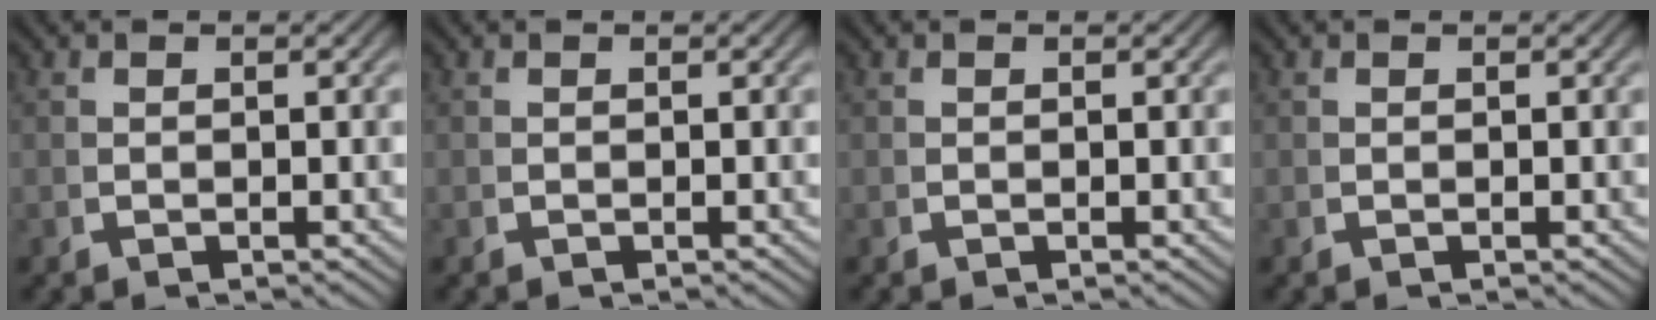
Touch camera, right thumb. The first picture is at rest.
{"total": 0.0}
{"total": 0.0}
{"total": 0.0}